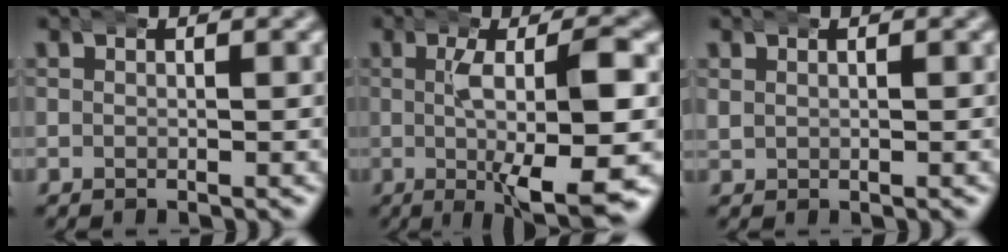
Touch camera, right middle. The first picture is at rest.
{"total": 7.7, "force": [-1.4, 1.2, 7.4], "torque": [-0.109, -0.011, -0.020]}
{"total": 1.5, "force": [0.8, 1.1, 0.7], "torque": [-0.013, 0.007, 0.012]}